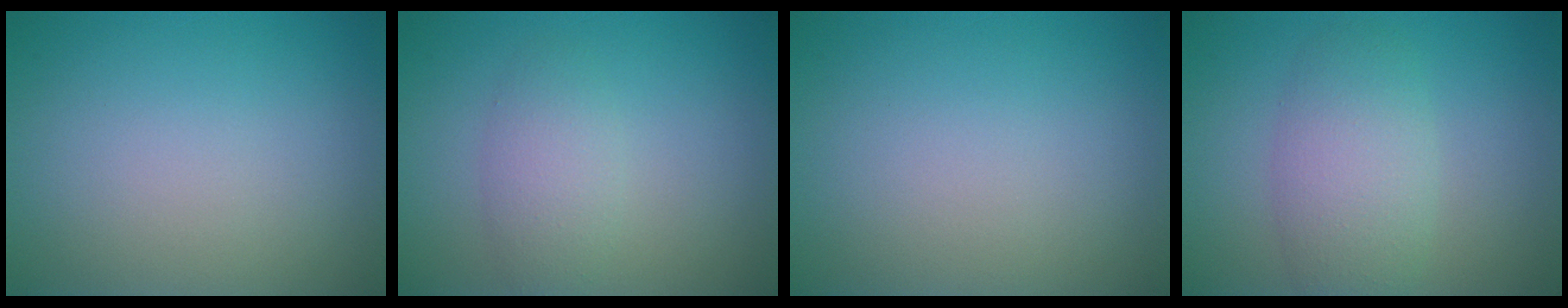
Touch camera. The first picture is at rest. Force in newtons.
{"total": 2.6, "press": 2.6, "slide": 0.1}
{"total": 0.0}
{"total": 4.4, "press": 4.4, "slide": 0.2}